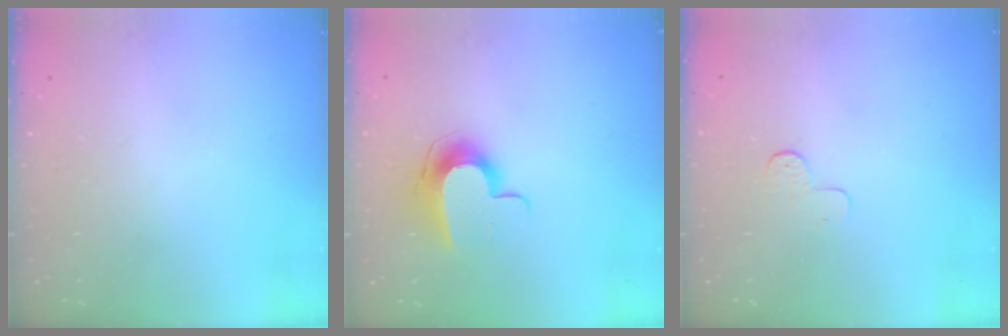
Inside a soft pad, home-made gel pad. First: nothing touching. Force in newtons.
{"total": 10.2, "press": 10.1, "slide": 0.5}
{"total": 3.2, "press": 3.2, "slide": 0.3}